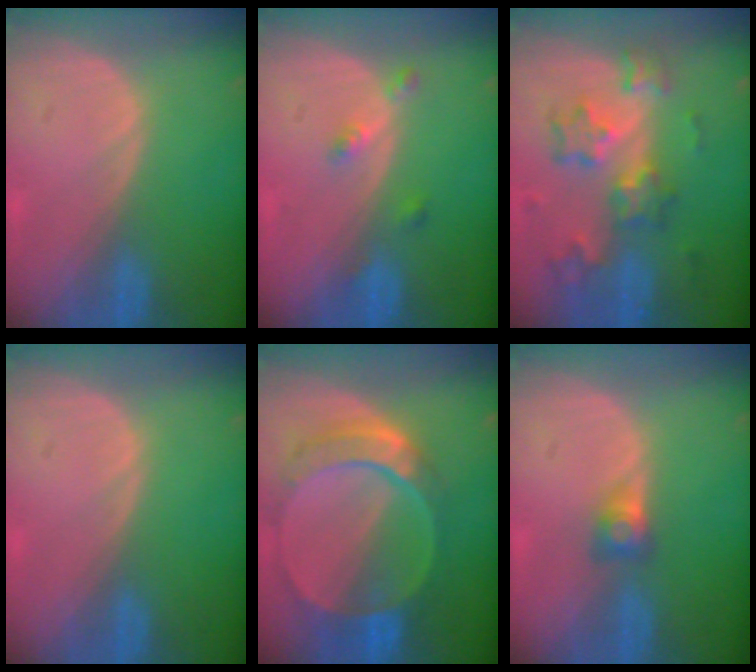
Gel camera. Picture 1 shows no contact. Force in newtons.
{"total": 2.7, "press": 2.3, "slide": 1.5}
{"total": 8.6, "press": 7.5, "slide": 4.1}
{"total": 0.0}
{"total": 9.6, "press": 8.3, "slide": 4.7}
{"total": 2.6, "press": 2.3, "slide": 1.0}